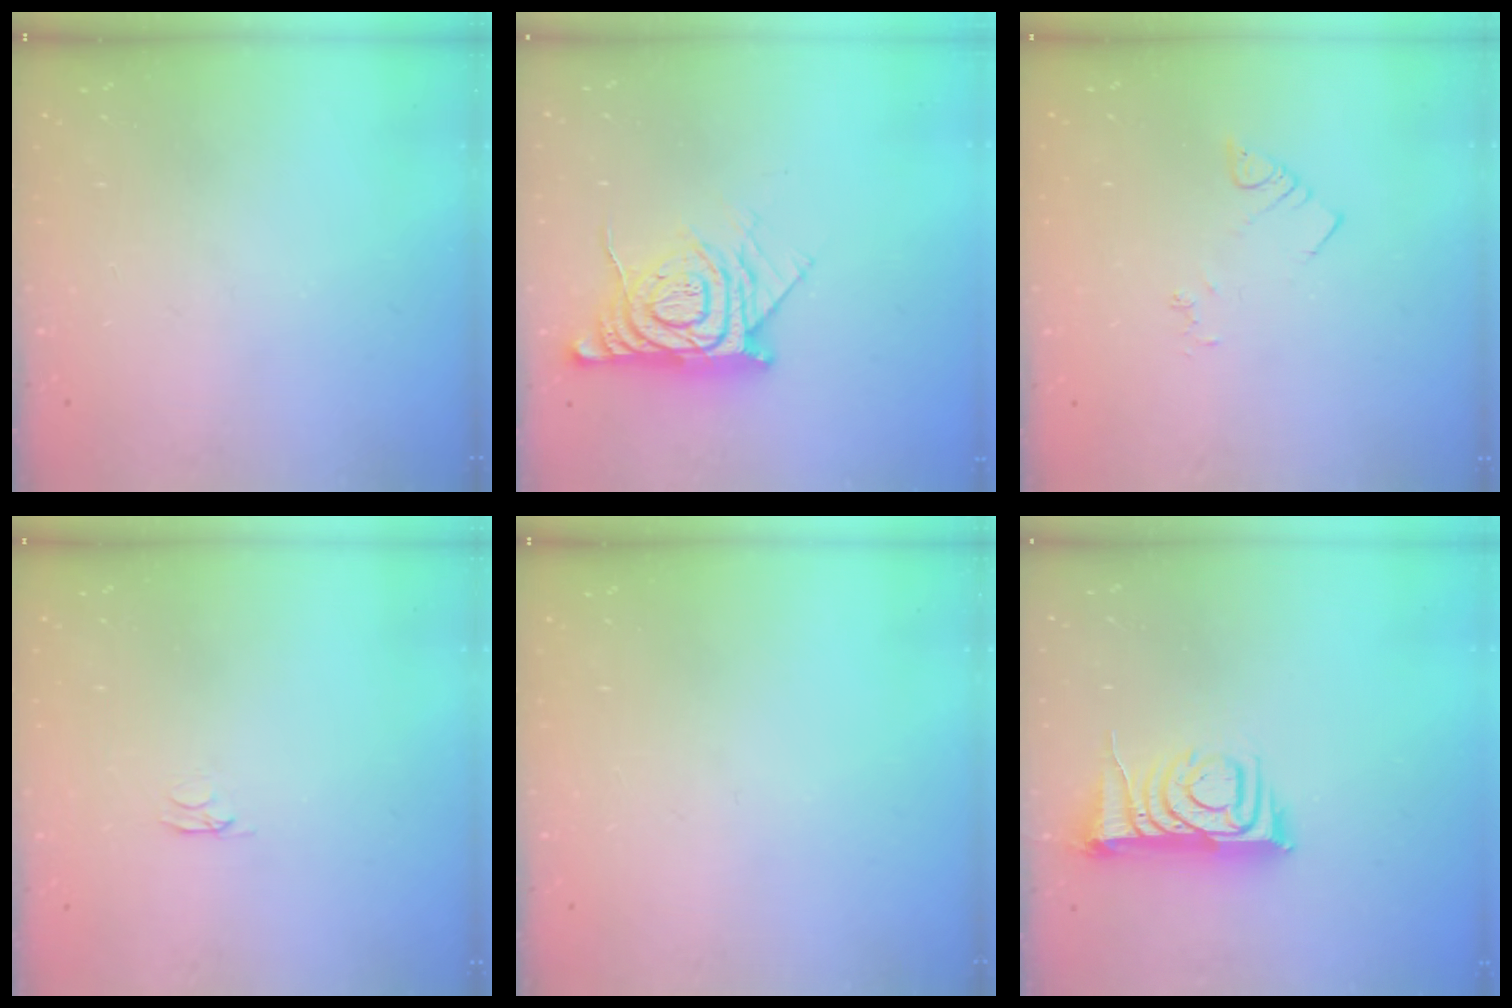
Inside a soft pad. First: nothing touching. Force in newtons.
{"total": 13.0, "press": 13.0, "slide": 1.0}
{"total": 3.0, "press": 3.0, "slide": 0.4}
{"total": 2.1, "press": 2.0, "slide": 0.3}
{"total": 0.0}
{"total": 9.4, "press": 9.4, "slide": 1.1}